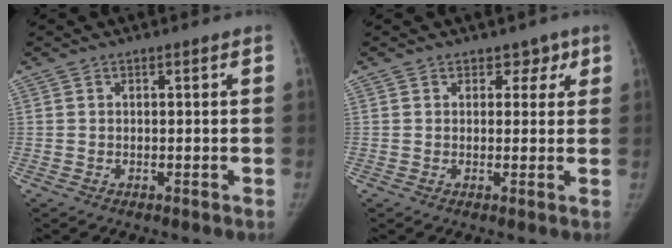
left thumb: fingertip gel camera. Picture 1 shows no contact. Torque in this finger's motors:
{"motor_torque": [-0.41, -0.22, -0.20, -0.04, -0.02]}